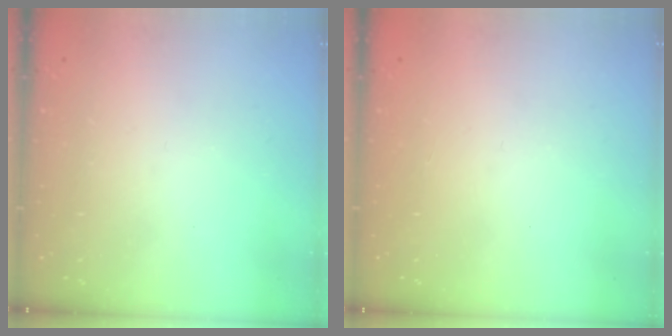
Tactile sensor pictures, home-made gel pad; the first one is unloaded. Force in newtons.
{"total": 1.1, "press": 1.0, "slide": 0.1}